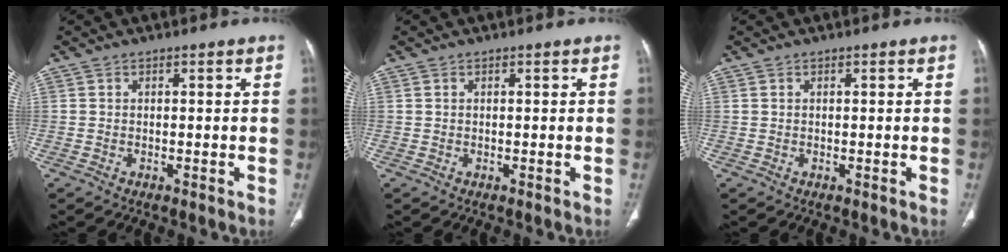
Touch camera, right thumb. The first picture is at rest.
{"total": 0.0}
{"total": 0.0}